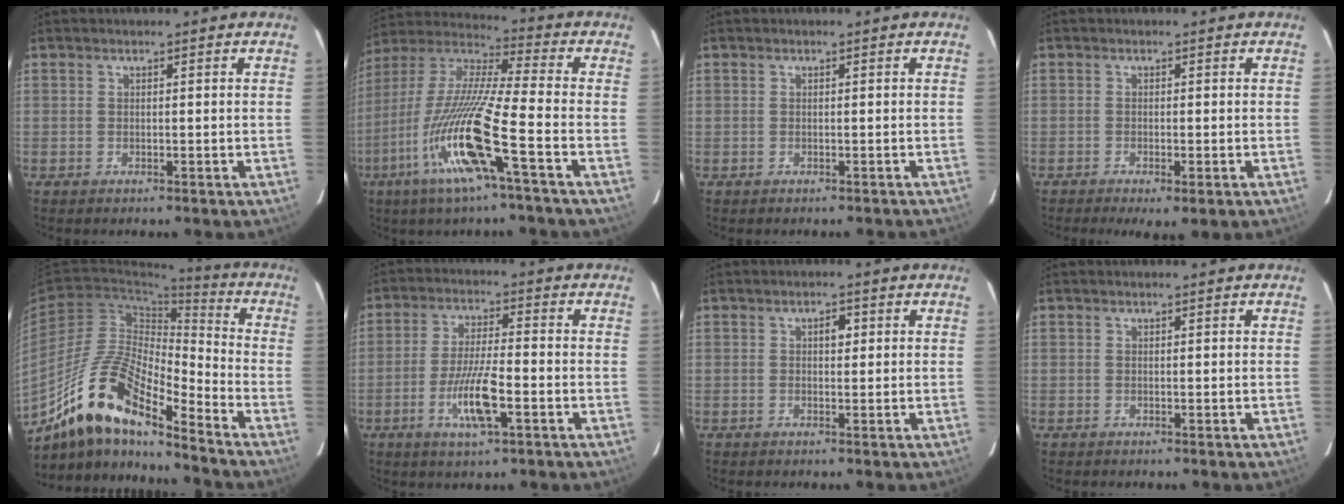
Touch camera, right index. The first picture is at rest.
{"total": 17.3, "force": [-6.9, 0.2, 15.9], "torque": [-0.336, -0.017, -0.140]}
{"total": 1.8, "force": [-1.6, 0.9, 0.2], "torque": [0.002, 0.002, -0.021]}
{"total": 4.2, "force": [-2.5, 1.0, 3.2], "torque": [-0.046, -0.013, -0.034]}
{"total": 15.5, "force": [-11.7, 3.3, 9.6], "torque": [-0.181, 0.014, -0.212]}
{"total": 8.6, "force": [-3.1, 1.2, 7.9], "torque": [-0.152, -0.007, -0.057]}
{"total": 1.9, "force": [0.6, 1.0, 1.6], "torque": [-0.025, 0.005, 0.008]}
{"total": 0.0}